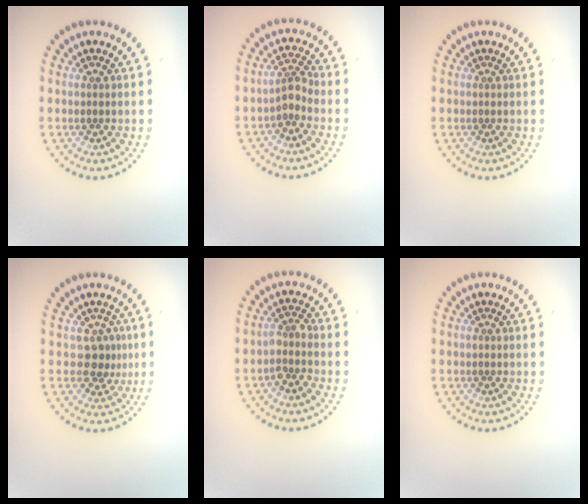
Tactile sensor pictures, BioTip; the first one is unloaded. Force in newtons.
{"total": 2.1, "press": 1.6, "slide": 1.3}
{"total": 0.0}
{"total": 2.2, "press": 1.5, "slide": 1.6}
{"total": 1.9, "press": 1.5, "slide": 1.2}
{"total": 0.0}